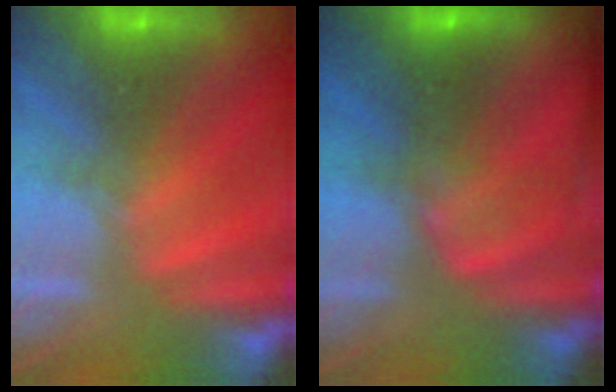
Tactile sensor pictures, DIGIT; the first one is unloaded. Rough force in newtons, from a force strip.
{"total": 5.6}